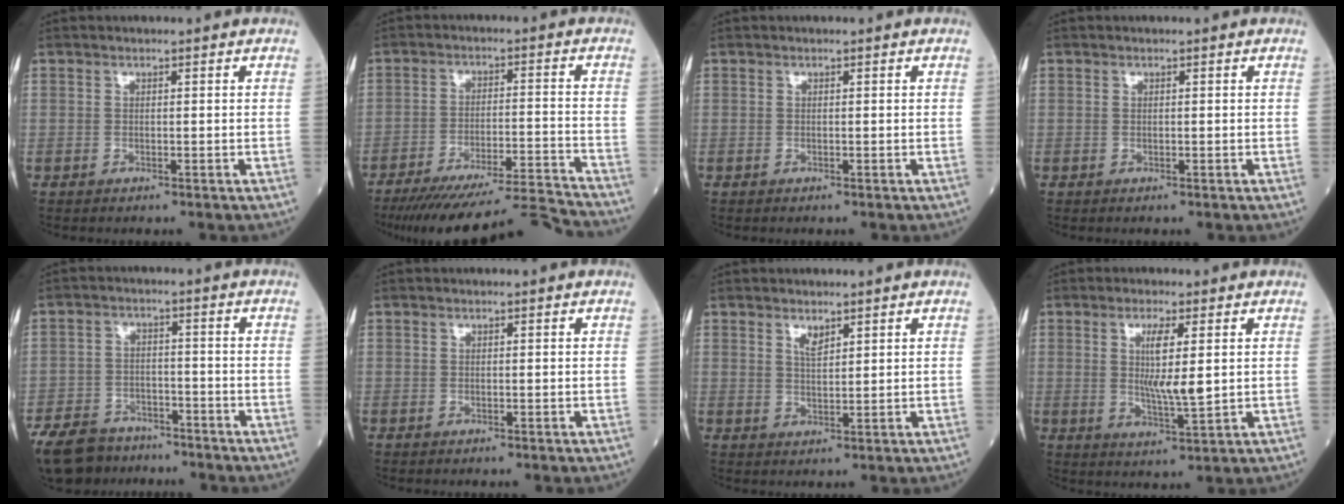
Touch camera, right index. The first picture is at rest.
{"total": 16.9, "force": [-15.9, -0.7, 5.6], "torque": [-0.083, -0.004, -0.236]}
{"total": 0.0}
{"total": 0.0}
{"total": 12.2, "force": [-9.8, 6.1, 3.9], "torque": [-0.085, 0.000, -0.151]}
{"total": 0.0}
{"total": 2.0, "force": [1.5, 0.7, 1.3], "torque": [-0.025, -0.004, 0.031]}
{"total": 6.9, "force": [1.3, 0.4, 6.8], "torque": [-0.128, -0.013, 0.025]}